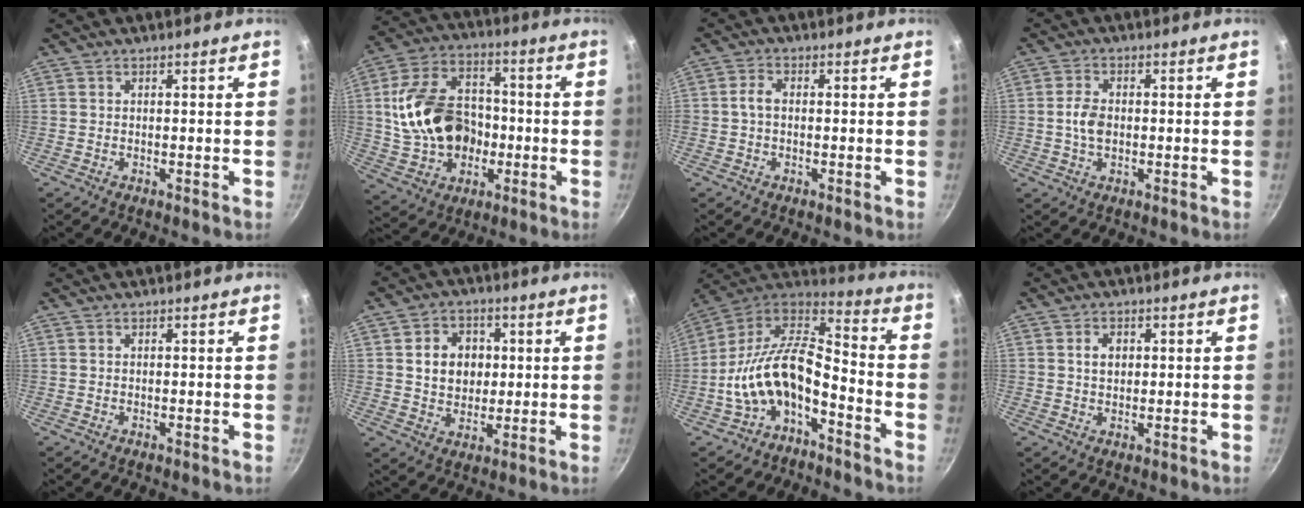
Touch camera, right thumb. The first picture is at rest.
{"total": 19.3, "force": [-1.0, 14.5, 12.7], "torque": [-0.205, 0.035, -0.010]}
{"total": 2.6, "force": [-0.1, 1.7, 1.9], "torque": [-0.037, 0.012, -0.006]}
{"total": 4.5, "force": [-0.2, 2.9, 3.4], "torque": [-0.062, 0.008, -0.007]}
{"total": 0.0}
{"total": 8.9, "force": [1.4, 7.3, 4.9], "torque": [-0.049, 0.001, 0.022]}
{"total": 16.0, "force": [-5.8, 8.6, 12.2], "torque": [-0.224, 0.068, -0.115]}
{"total": 3.0, "force": [0.7, 2.2, 1.9], "torque": [-0.018, 0.001, 0.011]}